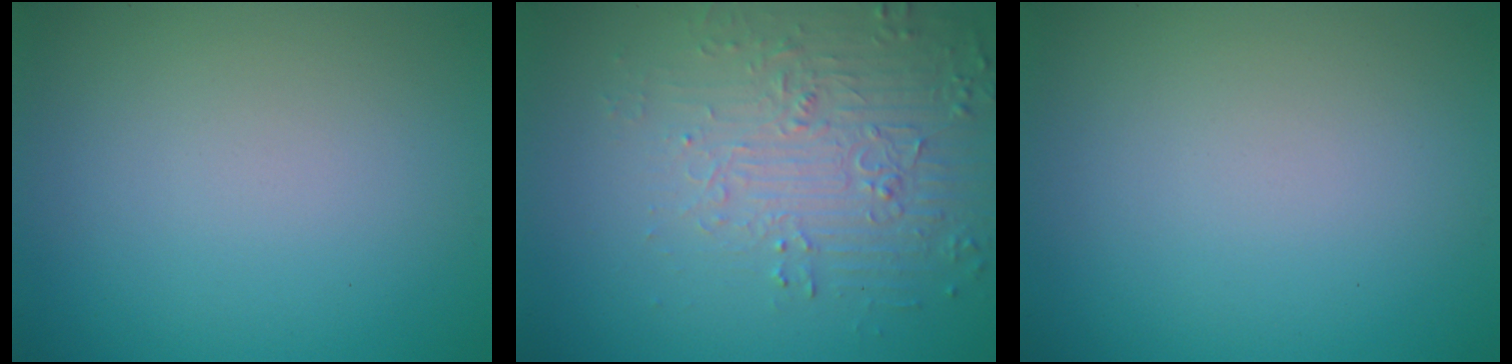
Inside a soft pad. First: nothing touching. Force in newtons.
{"total": 4.5, "press": 3.9, "slide": 2.2}
{"total": 0.0}